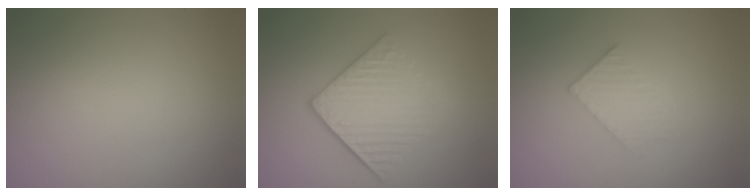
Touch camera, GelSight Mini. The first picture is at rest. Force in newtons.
{"total": 4.8, "press": 3.6, "slide": 3.2}
{"total": 2.1, "press": 2.0, "slide": 0.3}